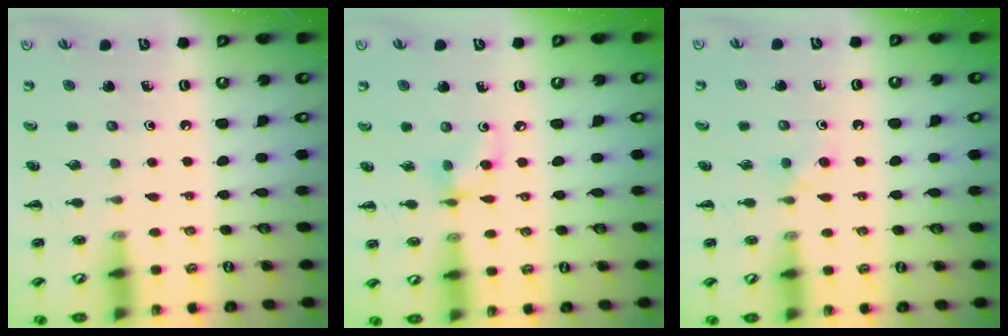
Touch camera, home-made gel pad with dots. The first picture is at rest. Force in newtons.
{"total": 6.0, "press": 6.0, "slide": 0.2}
{"total": 2.8, "press": 2.6, "slide": 1.2}